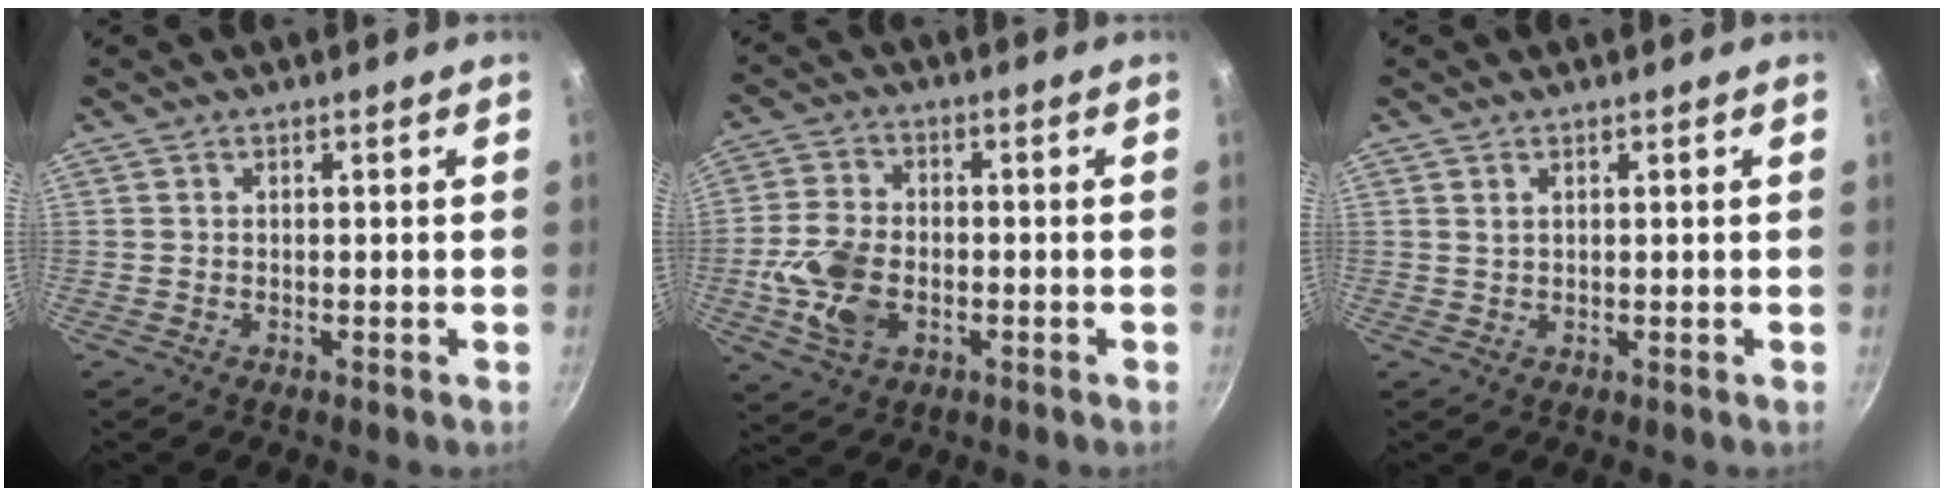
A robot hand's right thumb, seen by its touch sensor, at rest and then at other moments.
{"total": 11.1, "force": [-2.6, 7.3, 8.0], "torque": [-0.159, 0.009, -0.048]}
{"total": 1.0, "force": [0.5, 0.5, 0.7], "torque": [-0.013, 0.003, 0.012]}